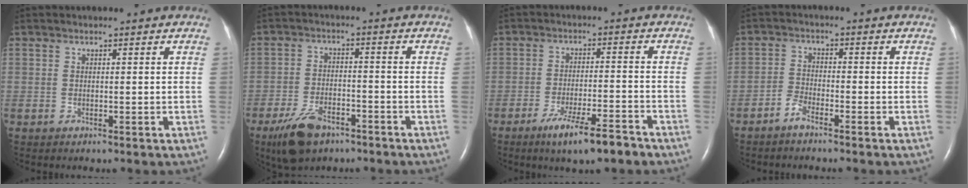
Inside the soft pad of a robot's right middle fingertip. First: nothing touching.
{"total": 7.8, "force": [-5.3, 3.4, 4.6], "torque": [-0.100, -0.008, -0.089]}
{"total": 8.1, "force": [-5.7, 0.9, 5.7], "torque": [-0.102, -0.012, -0.093]}
{"total": 2.7, "force": [-2.3, 0.6, 1.2], "torque": [-0.033, -0.002, -0.048]}